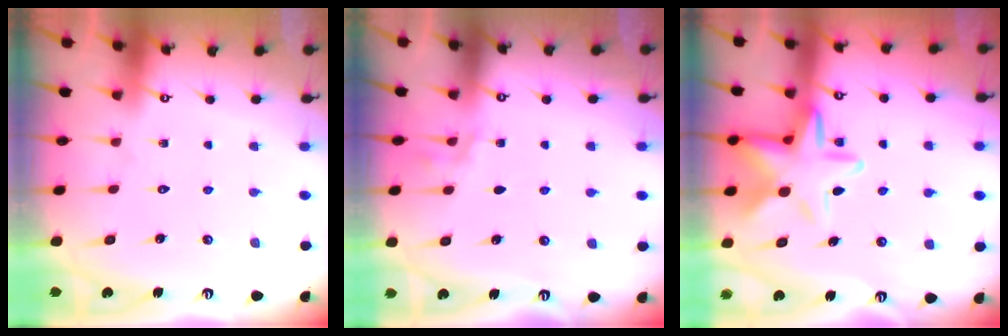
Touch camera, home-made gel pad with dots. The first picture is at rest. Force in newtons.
{"total": 2.5, "press": 1.7, "slide": 1.8}
{"total": 13.5, "press": 13.5, "slide": 1.2}